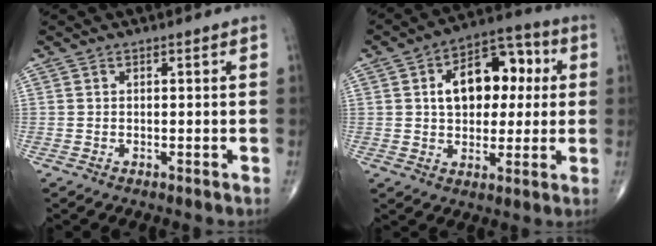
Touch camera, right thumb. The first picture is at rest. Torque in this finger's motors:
{"motor_torque": [0.91, 2.34, 0.99, 0.08, 0.05]}